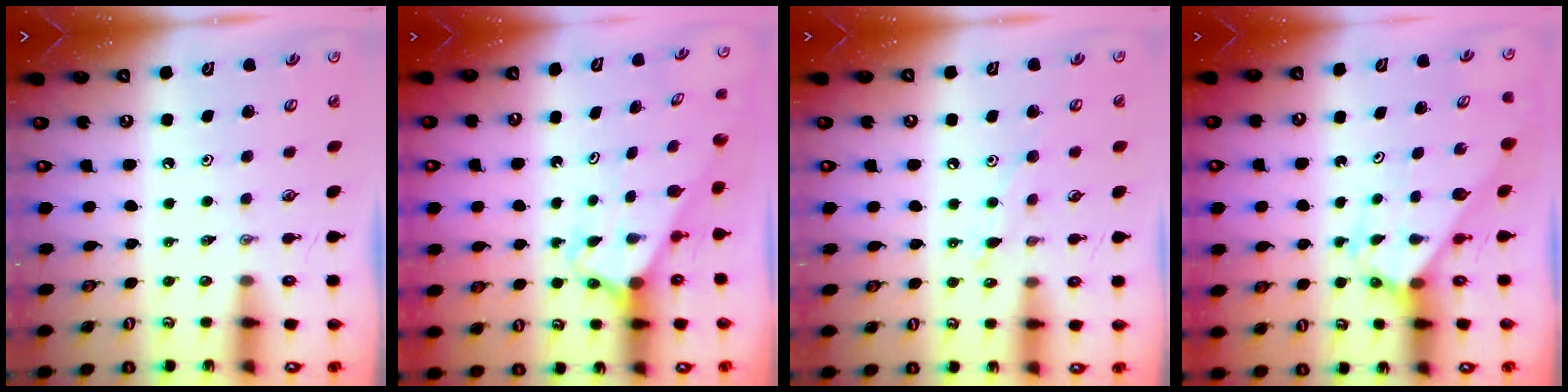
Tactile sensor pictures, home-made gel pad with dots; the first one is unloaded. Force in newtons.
{"total": 2.6, "press": 2.6, "slide": 0.1}
{"total": 7.0, "press": 7.0, "slide": 0.6}
{"total": 2.7, "press": 2.7, "slide": 0.2}